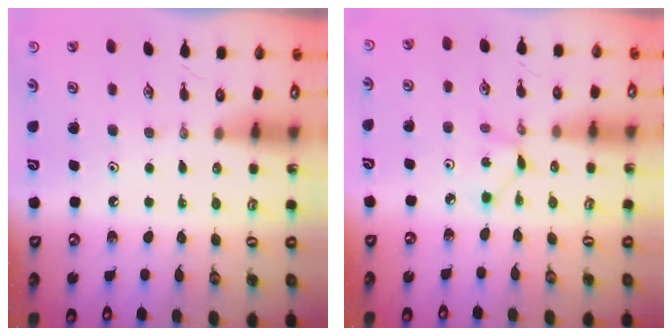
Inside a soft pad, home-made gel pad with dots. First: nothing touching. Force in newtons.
{"total": 1.7, "press": 1.7, "slide": 0.1}